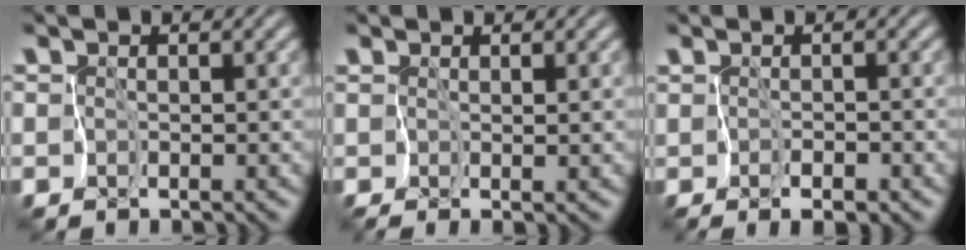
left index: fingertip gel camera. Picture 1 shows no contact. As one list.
[{"total": 0.7, "force": [0.5, -0.5, 0.0], "torque": [-0.009, 0.000, 0.009]}, {"total": 0.8, "force": [-0.5, -0.4, 0.6], "torque": [-0.017, -0.003, -0.010]}]